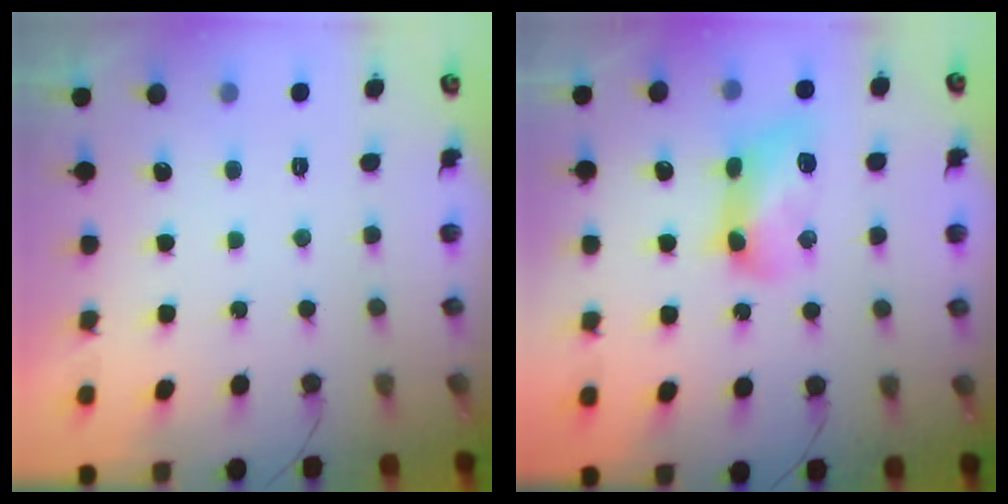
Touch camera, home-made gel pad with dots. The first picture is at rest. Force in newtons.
{"total": 12.5, "press": 12.5, "slide": 0.4}